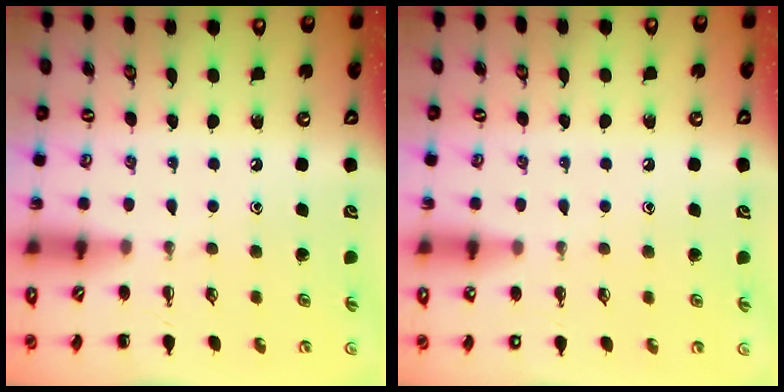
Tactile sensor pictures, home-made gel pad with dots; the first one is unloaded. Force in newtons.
{"total": 2.1, "press": 2.0, "slide": 0.6}